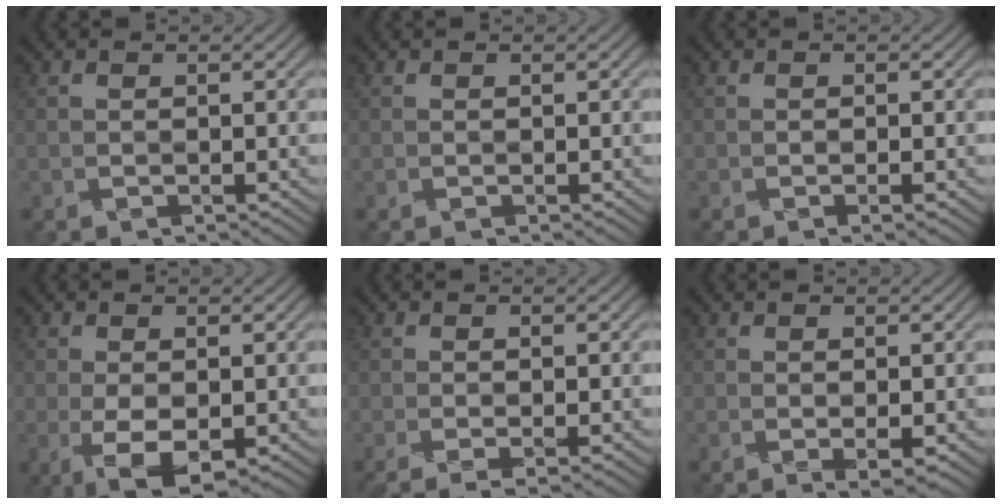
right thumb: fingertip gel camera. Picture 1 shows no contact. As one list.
[{"total": 0.0}, {"total": 0.8, "force": [-0.5, 0.0, 0.6], "torque": [-0.010, 0.003, -0.010]}, {"total": 5.6, "force": [-1.9, 2.3, 4.7], "torque": [-0.099, -0.005, -0.033]}, {"total": 1.8, "force": [-0.6, 0.0, 1.6], "torque": [-0.034, 0.001, -0.012]}, {"total": 1.4, "force": [-0.2, 0.3, 1.4], "torque": [-0.028, -0.001, -0.002]}]